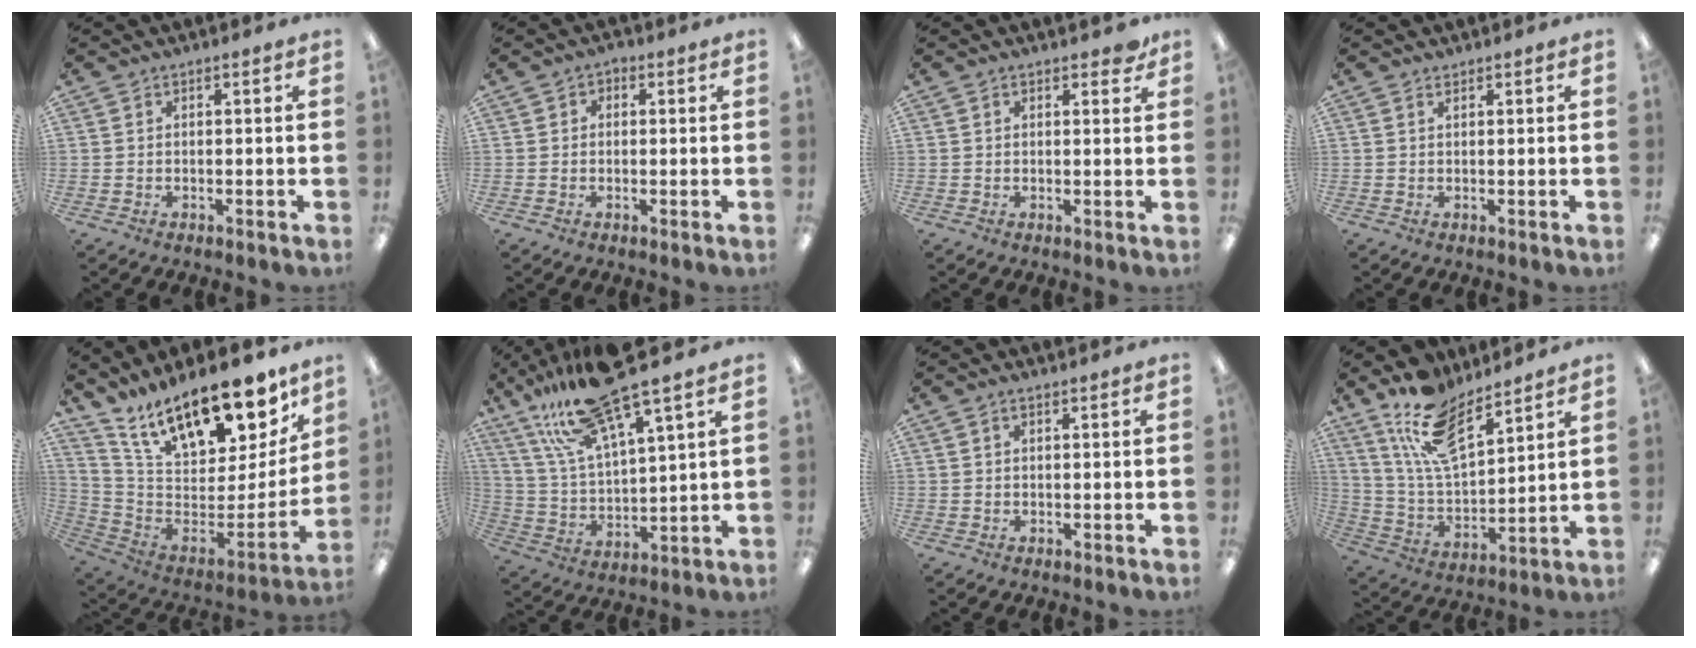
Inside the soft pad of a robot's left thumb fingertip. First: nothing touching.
{"total": 1.6, "force": [-0.1, 1.5, 0.6], "torque": [-0.003, 0.004, -0.007]}
{"total": 2.3, "force": [1.7, 1.1, 1.1], "torque": [-0.008, -0.003, 0.026]}
{"total": 0.7, "force": [0.7, 0.2, 0.2], "torque": [-0.005, 0.000, 0.013]}
{"total": 21.4, "force": [15.6, 8.5, 12.0], "torque": [-0.179, -0.117, 0.270]}
{"total": 19.7, "force": [15.5, 3.7, 11.5], "torque": [-0.231, -0.079, 0.266]}
{"total": 1.0, "force": [0.7, 0.4, 0.6], "torque": [-0.013, 0.002, 0.013]}
{"total": 15.2, "force": [11.1, 5.7, 8.8], "torque": [-0.185, -0.050, 0.202]}